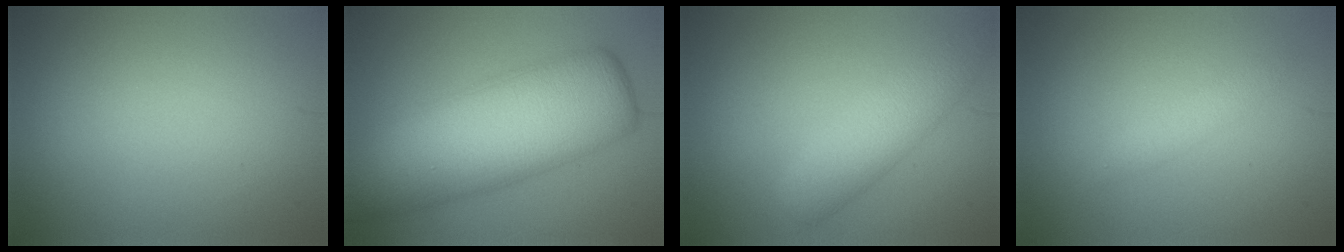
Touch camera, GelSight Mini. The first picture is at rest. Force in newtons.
{"total": 12.2, "press": 12.2, "slide": 0.2}
{"total": 3.7, "press": 3.7, "slide": 0.2}
{"total": 1.3, "press": 1.3, "slide": 0.0}